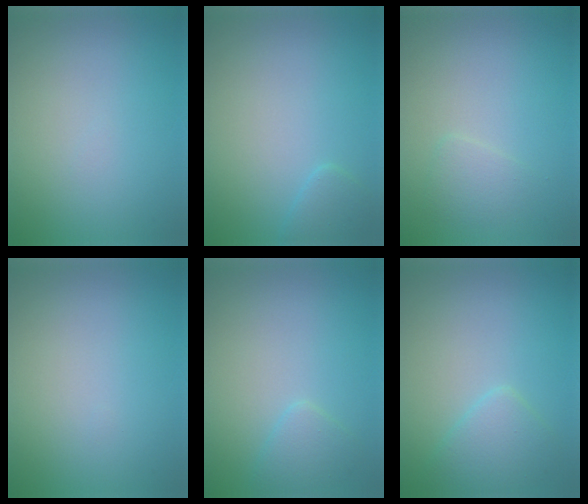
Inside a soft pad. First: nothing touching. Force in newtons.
{"total": 1.3, "press": 1.2, "slide": 0.1}
{"total": 1.3, "press": 1.3, "slide": 0.1}
{"total": 0.0}
{"total": 1.6, "press": 1.6, "slide": 0.1}
{"total": 2.6, "press": 2.6, "slide": 0.1}